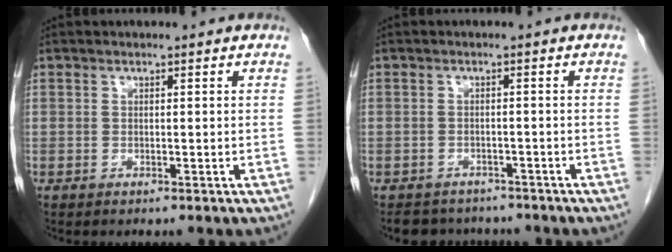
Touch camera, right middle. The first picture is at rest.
{"total": 5.7, "force": [-5.2, 2.4, 0.6], "torque": [-0.007, 0.001, -0.067]}